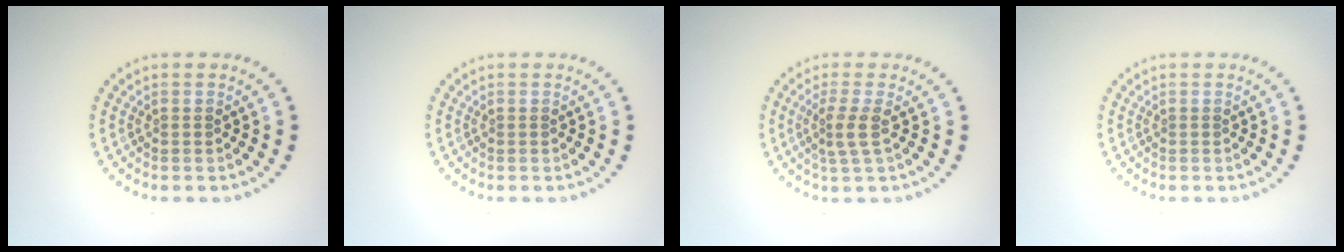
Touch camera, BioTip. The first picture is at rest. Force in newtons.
{"total": 0.0}
{"total": 2.2, "press": 1.7, "slide": 1.4}
{"total": 0.0}